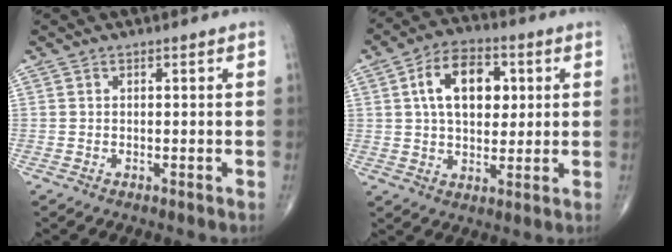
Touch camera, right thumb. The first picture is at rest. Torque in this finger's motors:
{"motor_torque": [0.94, 2.35, 1.45, 0.20, 0.14]}